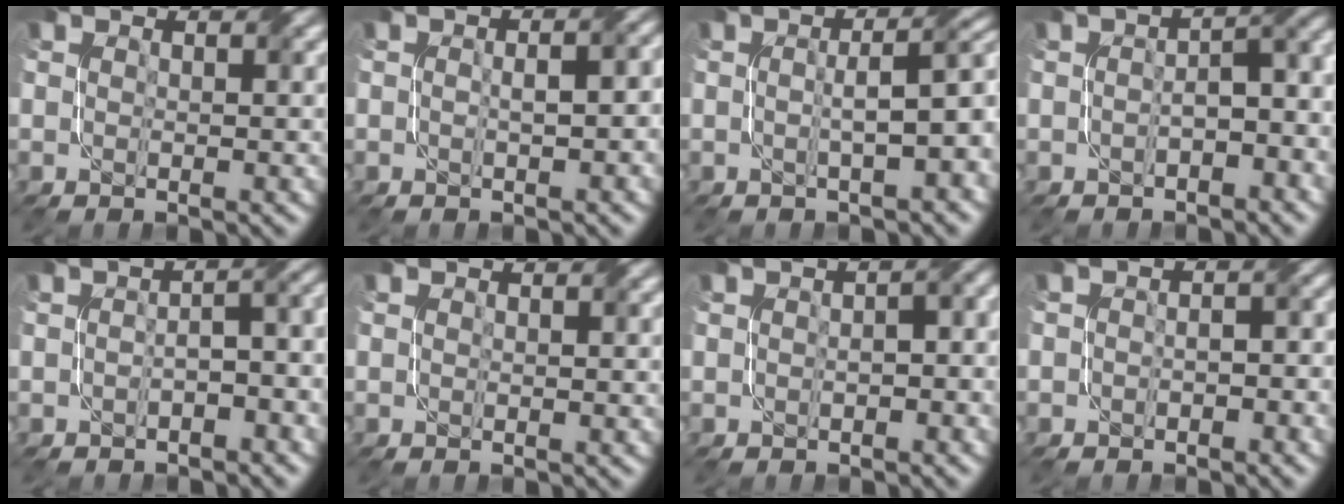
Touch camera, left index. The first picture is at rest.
{"total": 3.1, "force": [-0.4, 1.1, 2.8], "torque": [-0.041, 0.006, -0.001]}
{"total": 6.0, "force": [-0.3, 1.6, 5.8], "torque": [-0.070, 0.013, -0.003]}
{"total": 4.6, "force": [-1.1, 1.7, 4.2], "torque": [-0.052, 0.011, -0.018]}
{"total": 4.2, "force": [-1.1, 1.5, 3.8], "torque": [-0.046, 0.008, -0.015]}
{"total": 0.0}
{"total": 3.9, "force": [-0.1, 1.8, 3.5], "torque": [-0.034, 0.009, -0.003]}
{"total": 2.7, "force": [-0.9, 1.6, 2.0], "torque": [-0.022, 0.001, -0.014]}